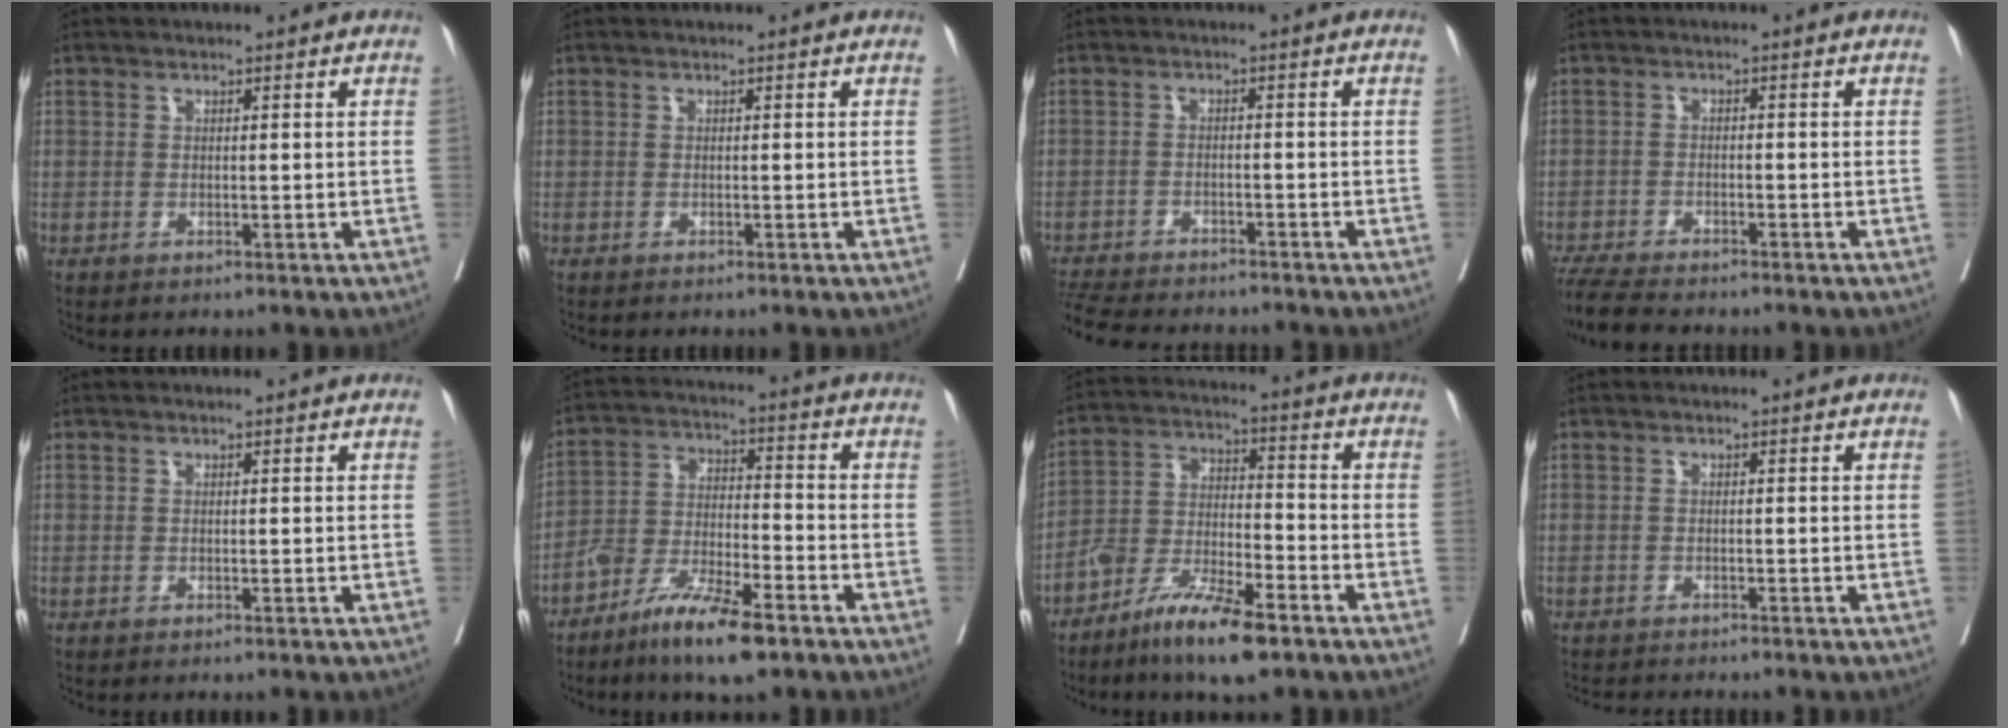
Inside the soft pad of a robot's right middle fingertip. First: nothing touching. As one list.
[{"total": 0.0}, {"total": 12.2, "force": [-11.0, 2.5, 4.5], "torque": [-0.092, -0.011, -0.161]}, {"total": 7.3, "force": [-6.6, 0.9, 3.0], "torque": [-0.052, -0.023, -0.112]}, {"total": 0.0}, {"total": 11.1, "force": [-7.7, 2.3, 7.7], "torque": [-0.148, -0.013, -0.143]}, {"total": 11.6, "force": [-8.0, 2.5, 8.1], "torque": [-0.155, -0.012, -0.151]}, {"total": 3.4, "force": [-3.2, 0.1, 0.9], "torque": [-0.009, -0.011, -0.051]}]